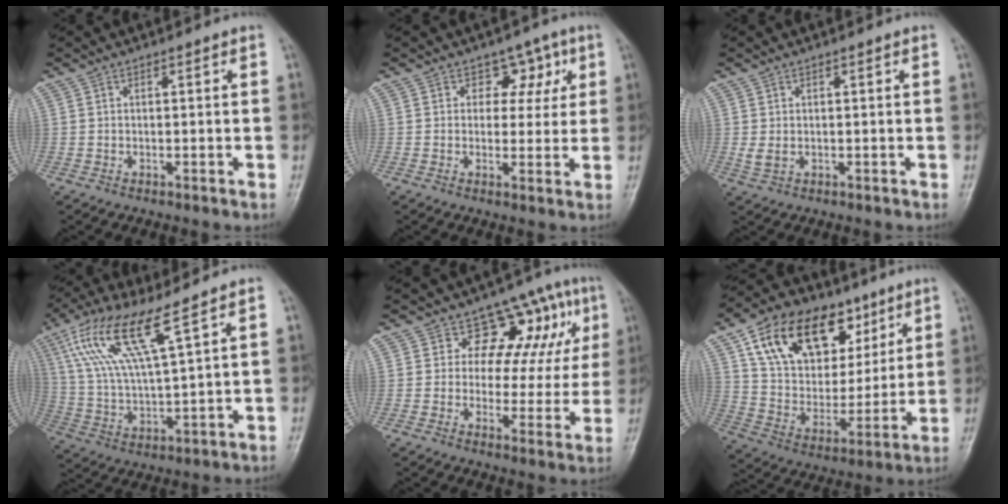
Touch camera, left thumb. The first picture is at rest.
{"total": 5.3, "force": [2.3, 4.1, 2.3], "torque": [0.012, -0.005, 0.027]}
{"total": 1.9, "force": [0.2, 1.2, 1.4], "torque": [-0.030, -0.003, 0.009]}
{"total": 14.0, "force": [7.7, 2.4, 11.5], "torque": [-0.248, -0.022, 0.158]}
{"total": 10.6, "force": [5.0, 8.0, 4.7], "torque": [0.003, -0.008, 0.062]}
{"total": 23.2, "force": [11.5, 14.7, 13.7], "torque": [-0.196, -0.019, 0.198]}